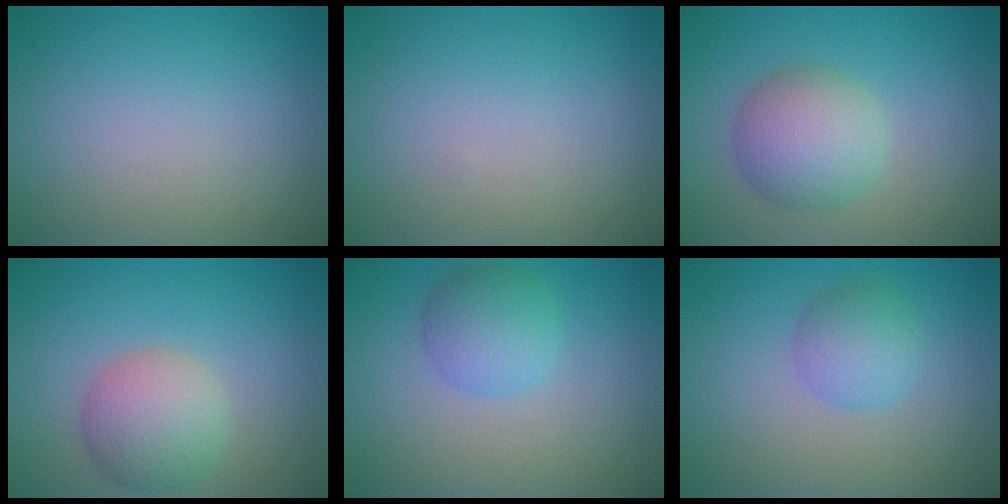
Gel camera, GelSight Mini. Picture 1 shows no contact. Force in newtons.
{"total": 0.0}
{"total": 5.1, "press": 5.1, "slide": 0.2}
{"total": 4.6, "press": 4.6, "slide": 0.2}
{"total": 3.5, "press": 3.5, "slide": 0.0}
{"total": 2.8, "press": 2.8, "slide": 0.1}